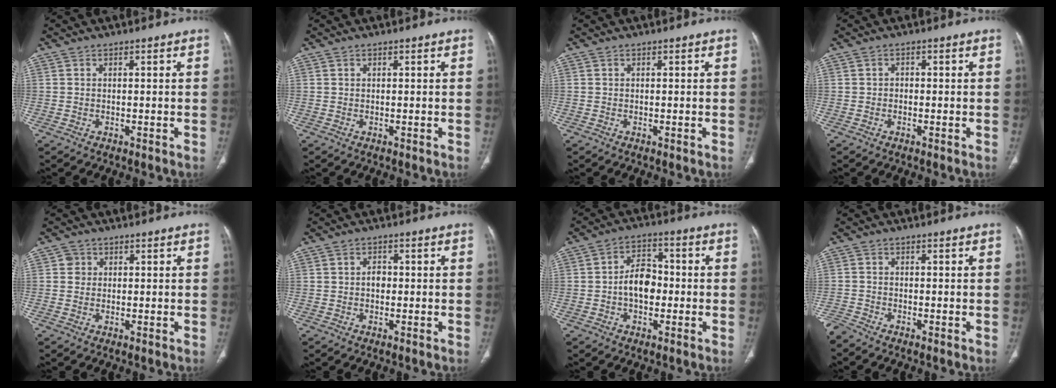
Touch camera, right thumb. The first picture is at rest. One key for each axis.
{"total": 0.0}
{"total": 0.0}
{"total": 0.9, "fx": -0.4, "fy": 0.7, "fz": 0.3, "tx": 0.003, "ty": 0.004, "tz": -0.010}
{"total": 1.8, "fx": 0.4, "fy": 1.8, "fz": 0.2, "tx": 0.007, "ty": 0.002, "tz": 0.002}
{"total": 1.8, "fx": -0.2, "fy": 1.5, "fz": 1.1, "tx": -0.008, "ty": 0.006, "tz": -0.005}
{"total": 7.5, "fx": -1.0, "fy": 5.2, "fz": 5.4, "tx": -0.069, "ty": 0.024, "tz": -0.026}
{"total": 2.4, "fx": -2.4, "fy": -0.1, "fz": 0.2, "tx": -0.020, "ty": -0.011, "tz": -0.055}